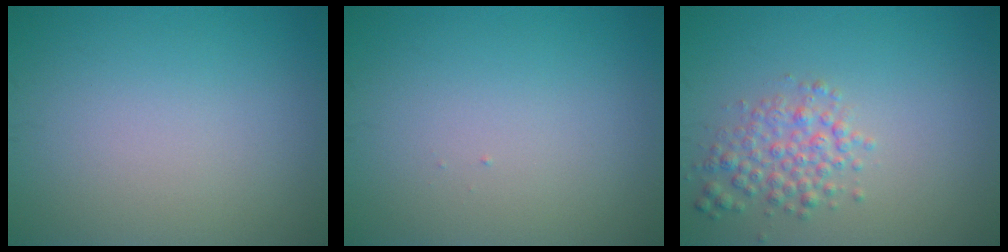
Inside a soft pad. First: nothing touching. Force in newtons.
{"total": 0.0}
{"total": 2.8, "press": 2.8, "slide": 0.1}